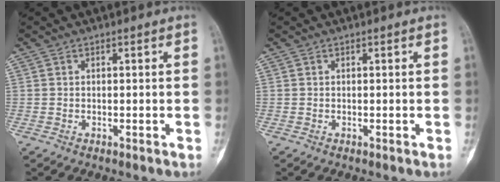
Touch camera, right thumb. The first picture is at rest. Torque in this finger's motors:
{"motor_torque": [0.50, 0.30, 0.32, -0.02, 0.09]}